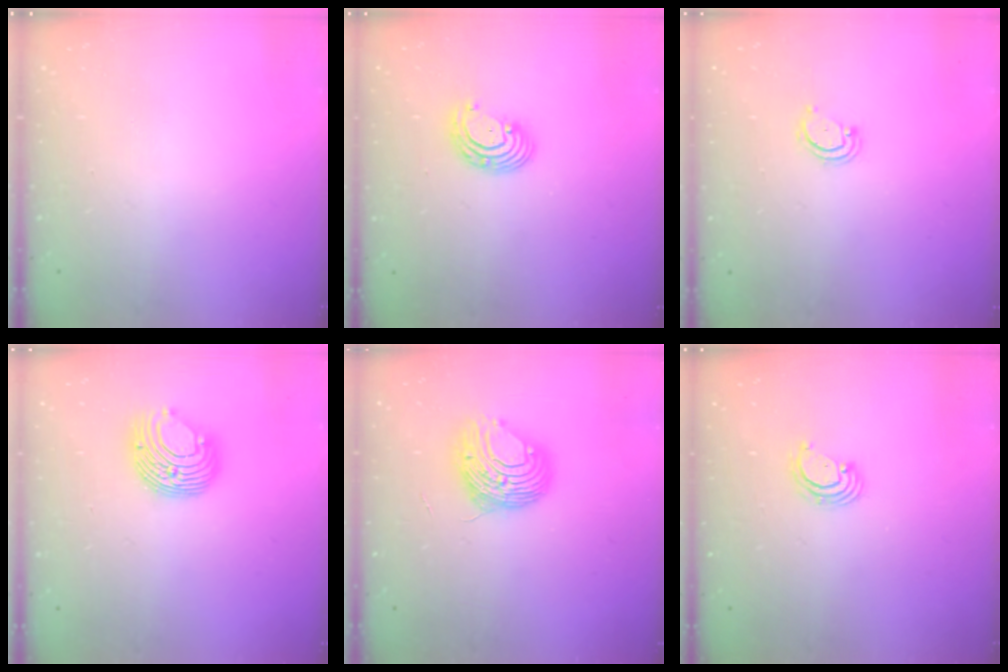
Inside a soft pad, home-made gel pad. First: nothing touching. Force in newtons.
{"total": 5.2, "press": 5.2, "slide": 0.5}
{"total": 2.6, "press": 2.6, "slide": 0.3}
{"total": 10.6, "press": 10.6, "slide": 0.3}
{"total": 10.6, "press": 10.5, "slide": 1.0}
{"total": 2.4, "press": 2.4, "slide": 0.2}